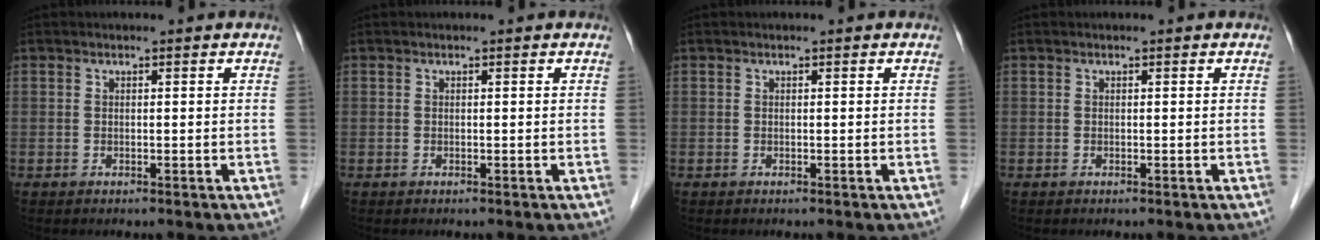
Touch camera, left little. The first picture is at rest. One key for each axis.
{"total": 0.0}
{"total": 0.0}
{"total": 0.0}